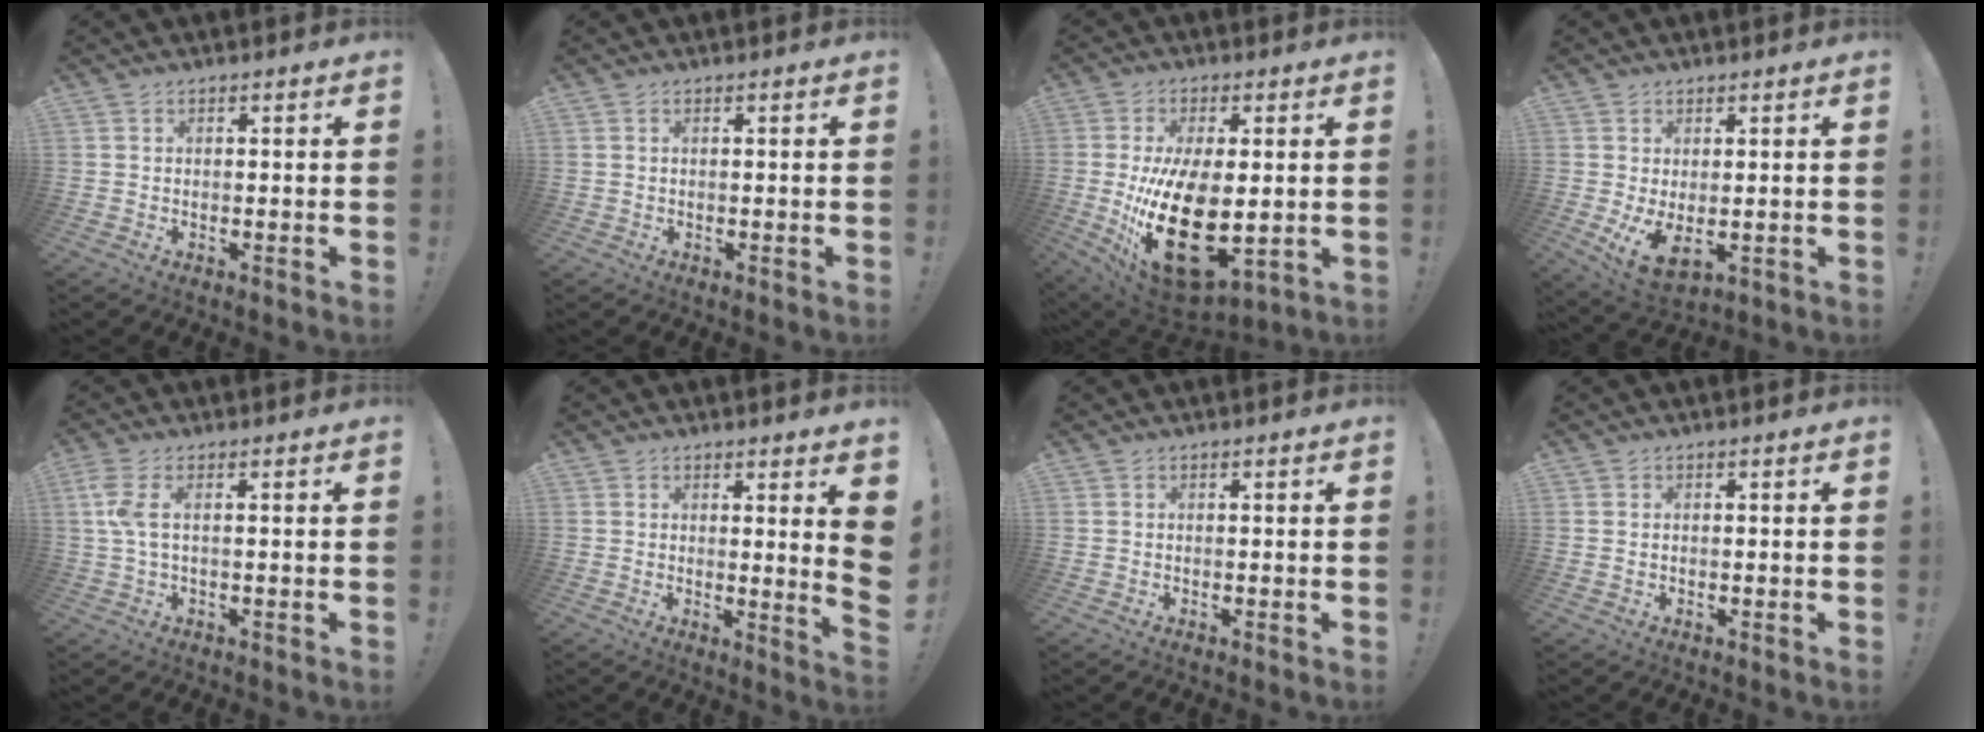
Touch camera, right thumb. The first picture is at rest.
{"total": 0.0}
{"total": 24.4, "force": [-2.4, 13.0, 20.5], "torque": [-0.364, -0.022, -0.019]}
{"total": 6.6, "force": [1.1, 3.3, 5.6], "torque": [-0.097, -0.019, 0.028]}
{"total": 5.3, "force": [0.9, 1.6, 5.0], "torque": [-0.109, -0.007, 0.016]}
{"total": 5.6, "force": [2.2, -0.7, 5.1], "torque": [-0.058, -0.036, 0.033]}
{"total": 0.0}
{"total": 0.0}